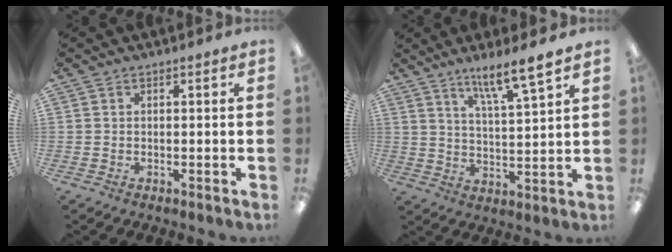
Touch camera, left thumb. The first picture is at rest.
{"total": 9.1, "force": [7.3, 0.7, 5.3], "torque": [-0.090, -0.048, 0.122]}